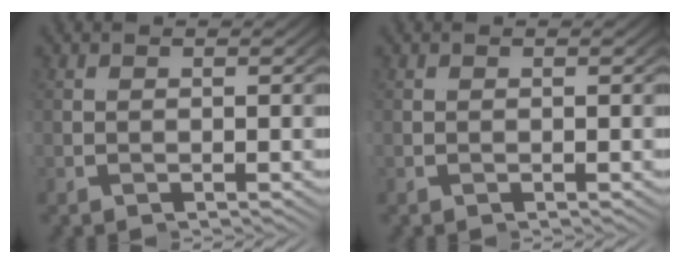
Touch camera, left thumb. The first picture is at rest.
{"total": 0.0}